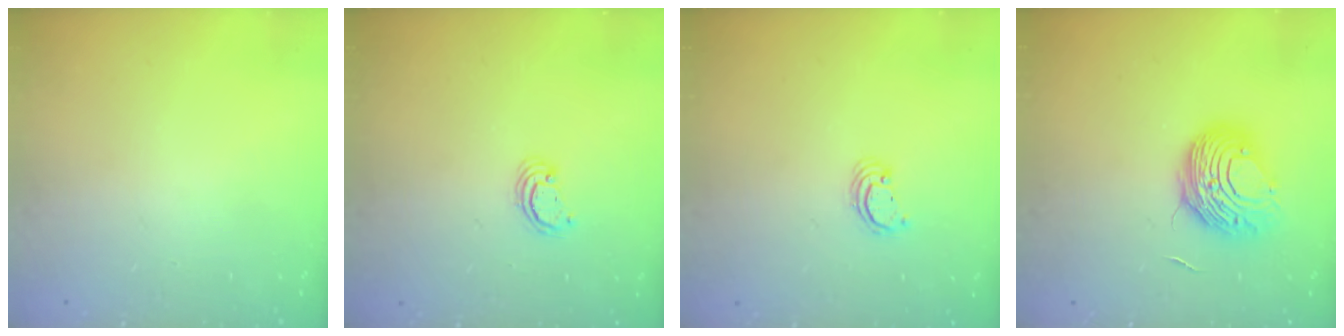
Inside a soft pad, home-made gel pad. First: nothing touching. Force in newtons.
{"total": 2.5, "press": 2.5, "slide": 0.2}
{"total": 2.2, "press": 2.2, "slide": 0.2}
{"total": 9.6, "press": 9.5, "slide": 0.7}